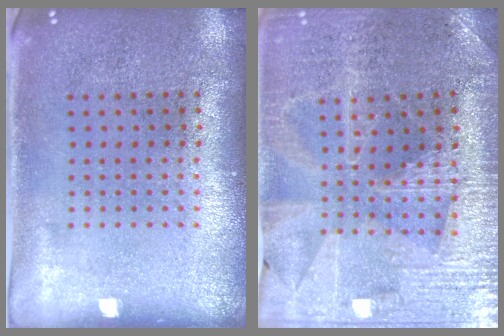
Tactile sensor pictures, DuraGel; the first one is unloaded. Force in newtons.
{"total": 3.0, "press": 2.9, "slide": 0.4}